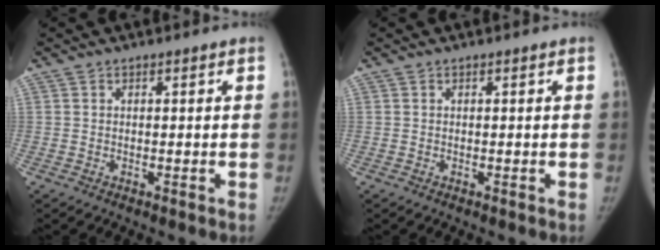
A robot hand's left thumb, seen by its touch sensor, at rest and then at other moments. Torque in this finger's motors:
{"motor_torque": [0.01, 0.01, 0.28, -0.19, 0.00]}